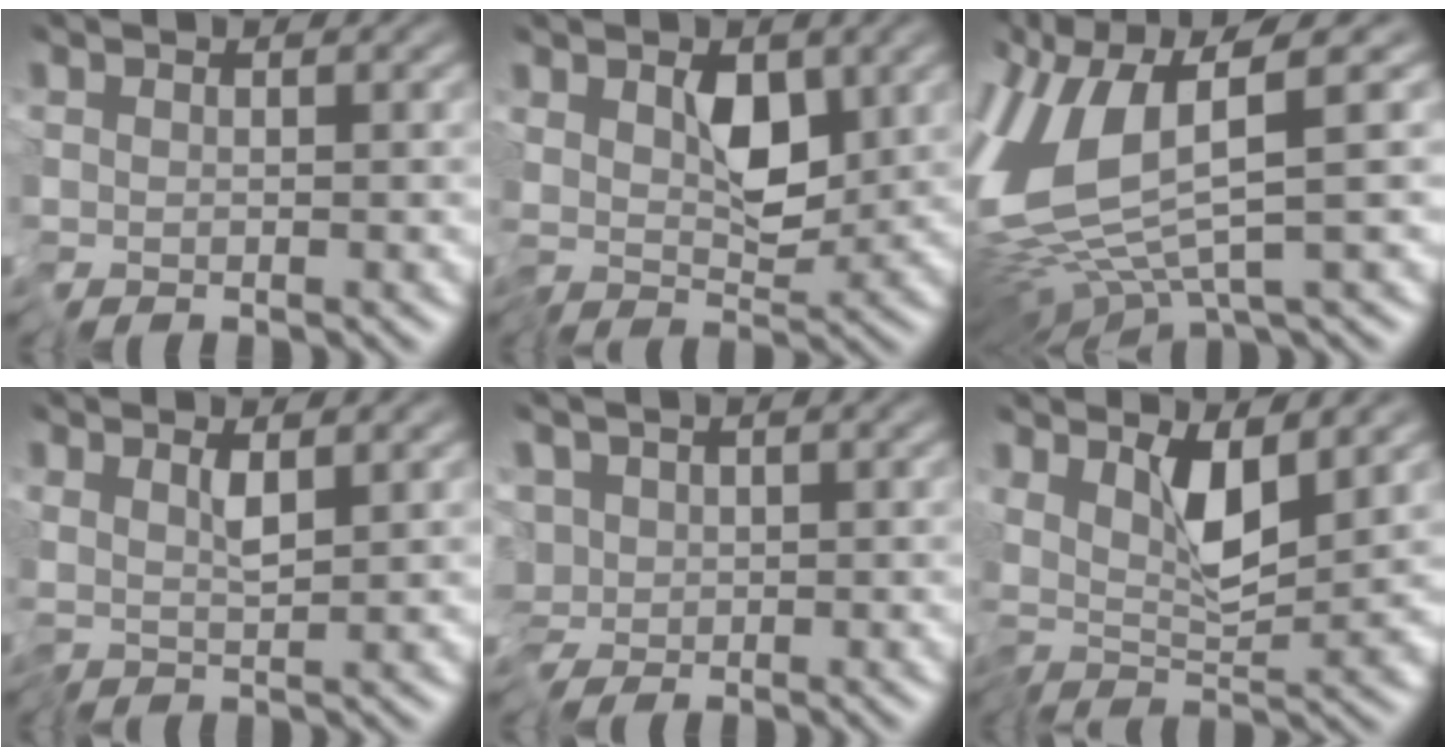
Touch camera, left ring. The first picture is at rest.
{"total": 3.8, "force": [0.7, 2.0, 3.1], "torque": [-0.049, -0.016, 0.012]}
{"total": 9.5, "force": [0.3, 3.1, 9.0], "torque": [-0.205, -0.015, 0.008]}
{"total": 1.6, "force": [0.7, -0.4, 1.4], "torque": [-0.027, -0.004, 0.015]}
{"total": 4.6, "force": [-1.1, 3.1, 3.2], "torque": [-0.047, 0.013, -0.034]}
{"total": 4.2, "force": [1.6, 0.6, 3.8], "torque": [-0.066, -0.016, 0.031]}